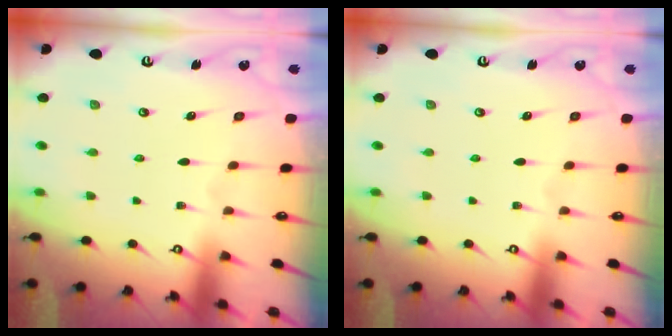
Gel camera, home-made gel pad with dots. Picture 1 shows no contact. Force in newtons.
{"total": 0.0}